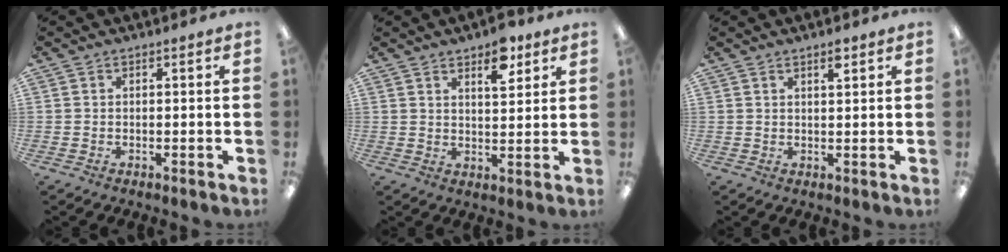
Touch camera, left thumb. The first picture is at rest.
{"total": 7.3, "force": [4.8, 3.1, 4.6], "torque": [-0.053, -0.021, 0.077]}
{"total": 2.4, "force": [1.8, 0.5, 1.5], "torque": [-0.026, -0.002, 0.031]}